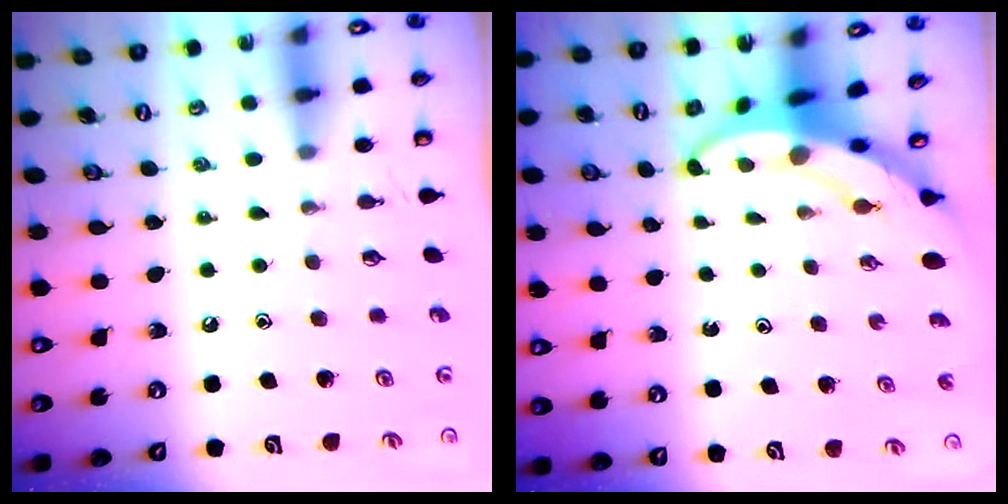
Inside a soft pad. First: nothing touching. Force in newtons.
{"total": 4.6, "press": 4.6, "slide": 0.6}